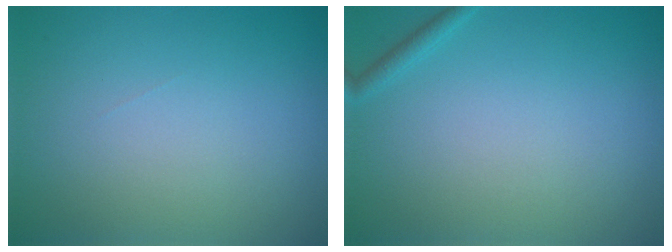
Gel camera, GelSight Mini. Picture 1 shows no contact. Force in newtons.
{"total": 0.9, "press": 0.9, "slide": 0.1}